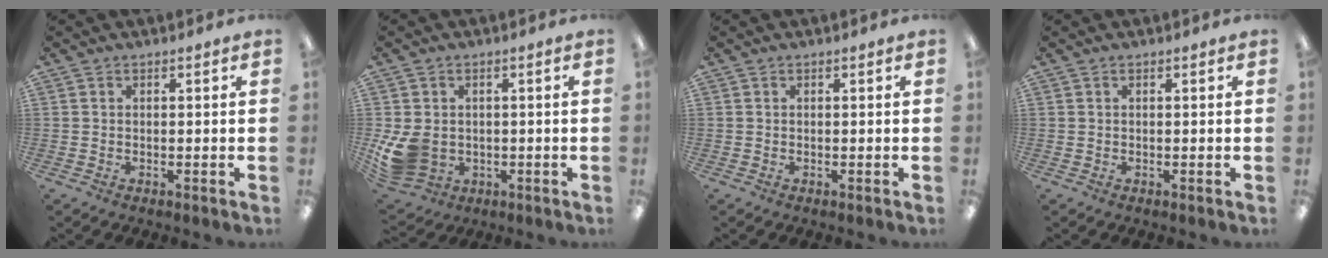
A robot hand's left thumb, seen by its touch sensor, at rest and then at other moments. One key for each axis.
{"total": 9.5, "fx": -1.3, "fy": 7.7, "fz": 5.4, "tx": -0.113, "ty": 0.002, "tz": -0.017}
{"total": 0.0}
{"total": 0.0}